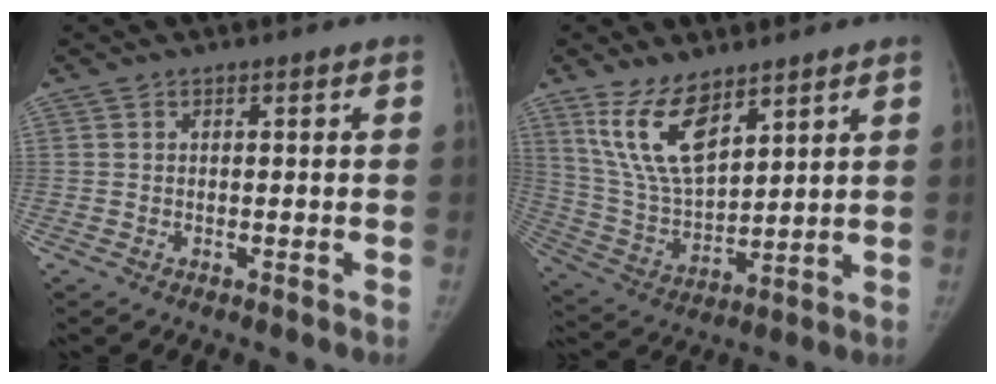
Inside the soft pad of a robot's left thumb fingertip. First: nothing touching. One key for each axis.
{"total": 12.9, "fx": 8.2, "fy": 5.5, "fz": 8.4, "tx": -0.141, "ty": -0.043, "tz": 0.177}